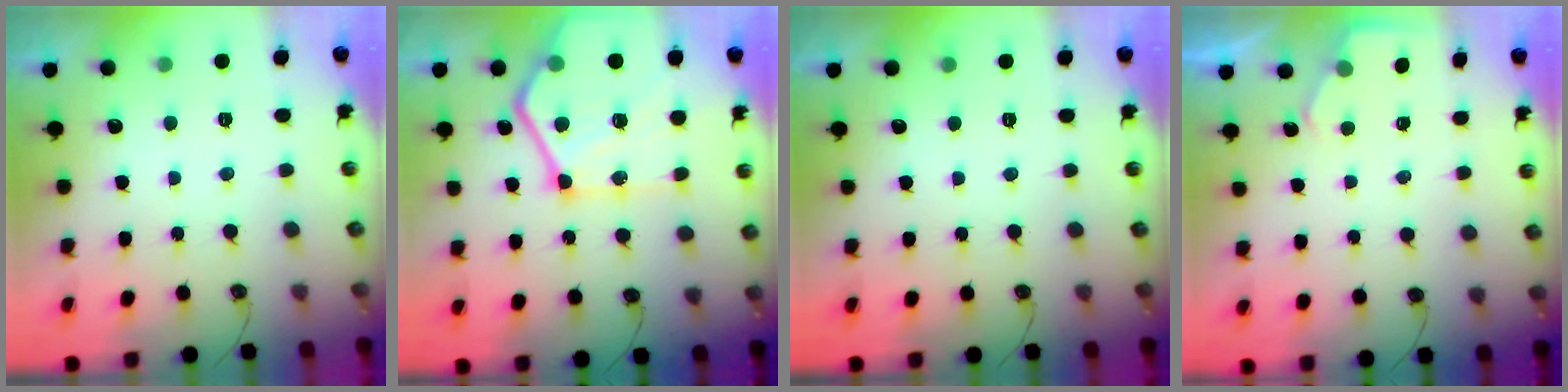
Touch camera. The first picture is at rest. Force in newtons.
{"total": 25.2, "press": 25.1, "slide": 2.7}
{"total": 0.0}
{"total": 1.8, "press": 1.7, "slide": 0.3}